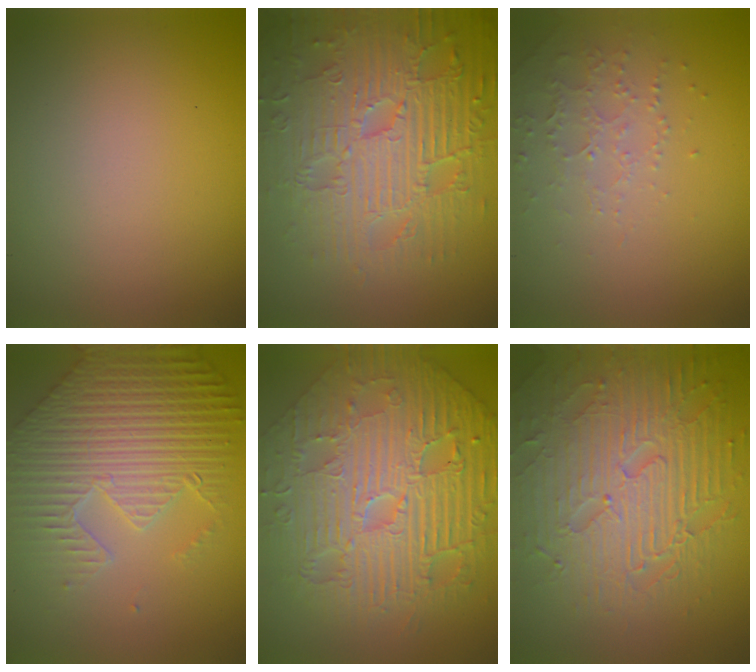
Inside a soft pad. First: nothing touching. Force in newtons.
{"total": 9.0, "press": 6.5, "slide": 6.2}
{"total": 2.2, "press": 2.1, "slide": 0.6}
{"total": 8.5, "press": 6.1, "slide": 5.8}
{"total": 11.6, "press": 7.7, "slide": 8.7}
{"total": 8.4, "press": 6.1, "slide": 5.8}